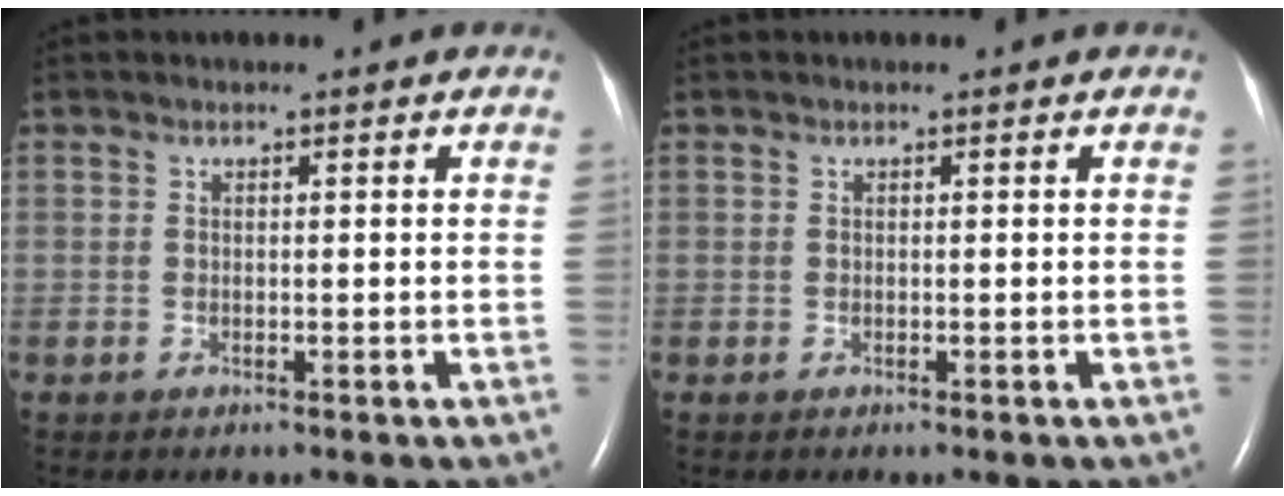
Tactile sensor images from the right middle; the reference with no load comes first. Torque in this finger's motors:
{"motor_torque": [0.17, -0.16, 0.02, 0.02]}